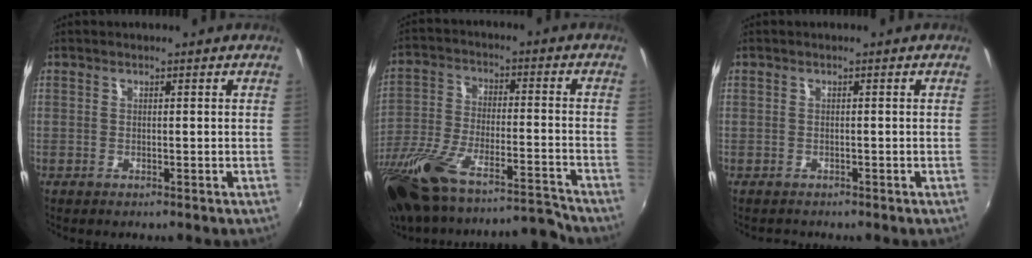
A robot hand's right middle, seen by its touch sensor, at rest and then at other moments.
{"total": 21.0, "force": [-18.4, 2.7, 9.7], "torque": [-0.196, -0.054, -0.315]}
{"total": 1.3, "force": [-1.0, 0.8, -0.1], "torque": [-0.002, 0.001, -0.015]}